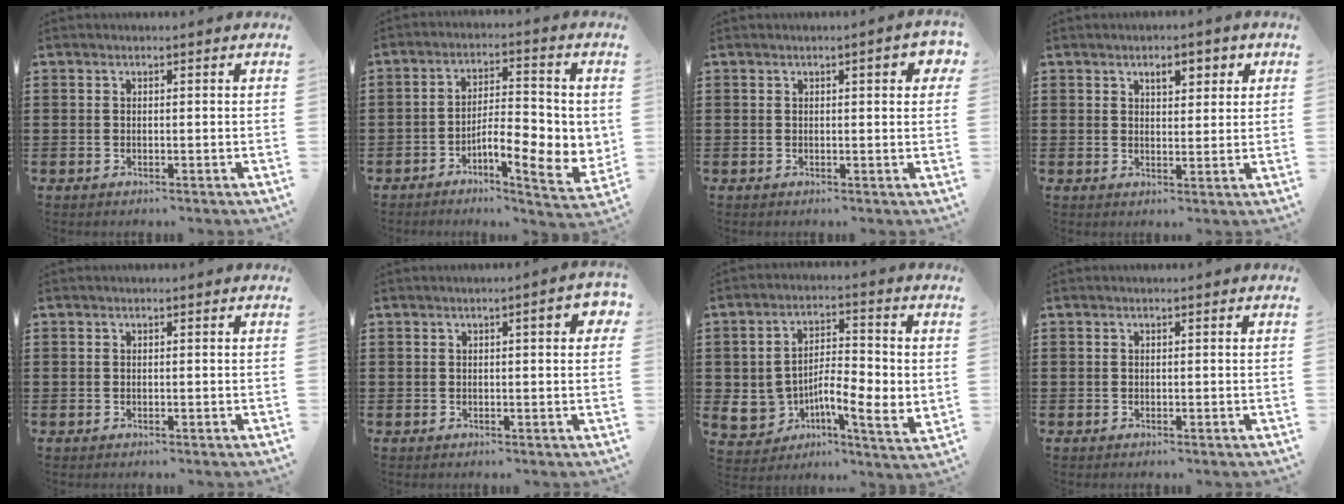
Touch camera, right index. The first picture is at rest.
{"total": 7.9, "force": [-2.5, 2.8, 7.0], "torque": [-0.105, -0.010, -0.045]}
{"total": 2.9, "force": [0.9, 0.6, 2.7], "torque": [-0.038, 0.000, 0.010]}
{"total": 3.4, "force": [1.8, 1.7, 2.4], "torque": [-0.030, 0.000, 0.023]}
{"total": 0.0}
{"total": 3.4, "force": [0.8, 0.7, 3.2], "torque": [-0.044, 0.001, 0.007]}
{"total": 7.5, "force": [-1.0, 4.9, 5.6], "torque": [-0.112, -0.008, -0.017]}
{"total": 0.0}